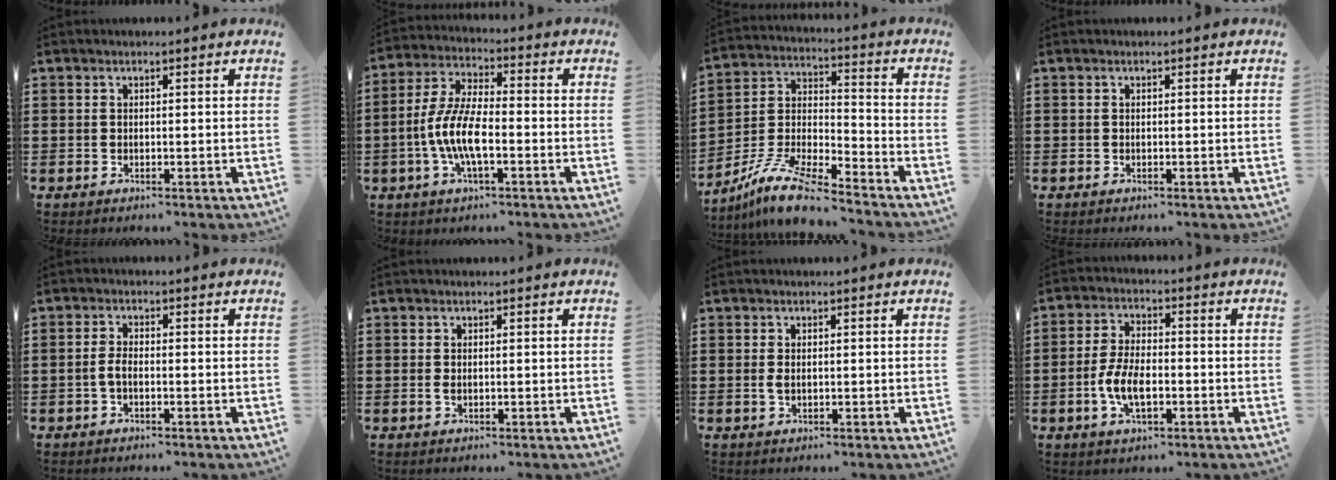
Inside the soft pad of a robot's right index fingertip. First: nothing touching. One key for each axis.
{"total": 8.2, "fx": -2.5, "fy": 2.4, "fz": 7.5, "tx": -0.182, "ty": -0.018, "tz": -0.056}
{"total": 10.9, "fx": -9.7, "fy": 1.2, "fz": 4.9, "tx": -0.105, "ty": 0.014, "tz": -0.192}
{"total": 0.0}
{"total": 2.2, "fx": -0.8, "fy": 0.7, "fz": 1.9, "tx": -0.052, "ty": -0.006, "tz": -0.020}
{"total": 0.8, "fx": -0.1, "fy": 0.2, "fz": 0.8, "tx": -0.025, "ty": -0.007, "tz": -0.004}
{"total": 1.3, "fx": -0.1, "fy": 0.6, "fz": 1.2, "tx": -0.032, "ty": -0.003, "tz": -0.004}
{"total": 6.6, "fx": -2.0, "fy": 2.8, "fz": 5.6, "tx": -0.132, "ty": -0.007, "tz": -0.044}